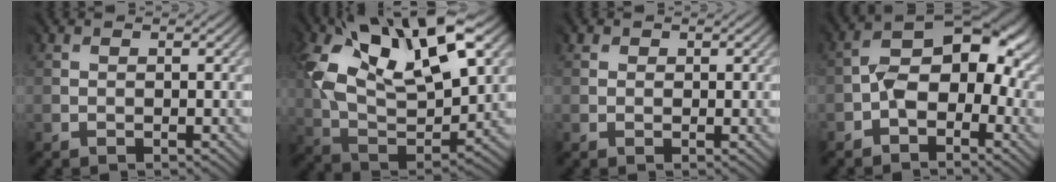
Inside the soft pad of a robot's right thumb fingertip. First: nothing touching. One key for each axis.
{"total": 14.9, "fx": 6.3, "fy": 7.8, "fz": 11.0, "tx": -0.240, "ty": -0.001, "tz": 0.125}
{"total": 1.1, "fx": 0.5, "fy": 0.9, "fz": -0.3, "tx": 0.001, "ty": -0.001, "tz": 0.006}
{"total": 7.9, "fx": -1.7, "fy": 4.9, "fz": 6.0, "tx": -0.093, "ty": 0.006, "tz": -0.042}